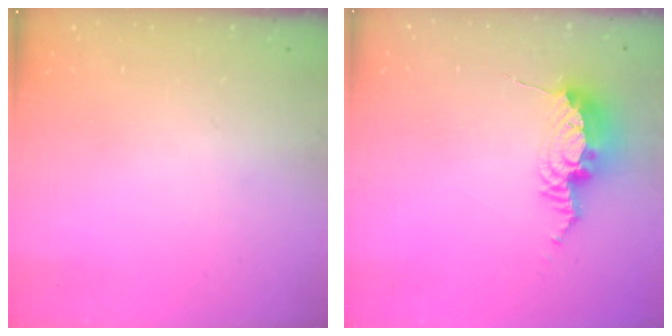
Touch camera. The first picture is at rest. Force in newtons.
{"total": 10.5, "press": 10.5, "slide": 0.9}